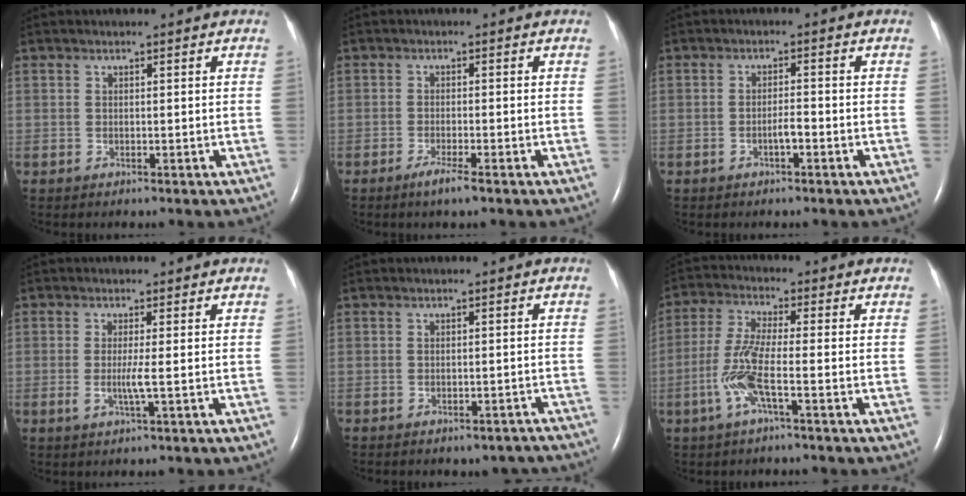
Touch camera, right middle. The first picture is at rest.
{"total": 2.8, "force": [-1.9, -0.1, 2.1], "torque": [-0.047, -0.007, -0.036]}
{"total": 1.9, "force": [-1.0, 0.3, 1.7], "torque": [-0.029, 0.002, -0.018]}
{"total": 2.6, "force": [-0.4, -0.4, 2.5], "torque": [-0.052, -0.005, -0.008]}
{"total": 7.6, "force": [-6.8, 3.0, 1.6], "torque": [-0.014, 0.011, -0.064]}
{"total": 7.0, "force": [-2.4, 0.3, 6.6], "torque": [-0.147, -0.001, -0.054]}